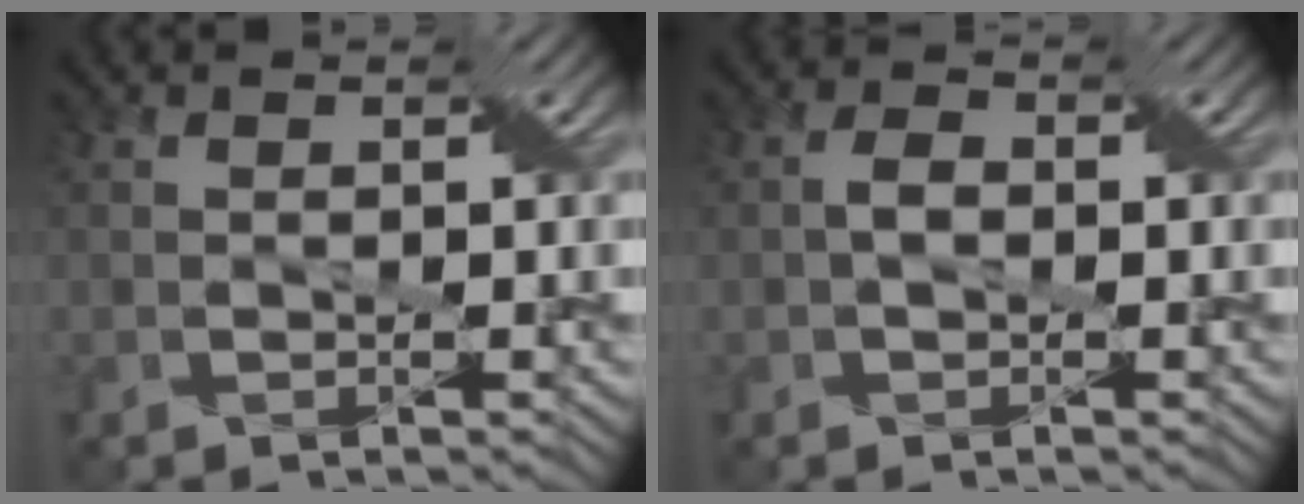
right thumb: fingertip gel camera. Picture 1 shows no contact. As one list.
[{"total": 2.0, "force": [-0.2, 1.2, 1.5], "torque": [-0.029, 0.003, -0.006]}]